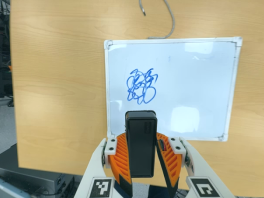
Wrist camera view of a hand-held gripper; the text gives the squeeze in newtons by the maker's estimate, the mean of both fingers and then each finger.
{"total": 7.5, "left": 6.7, "right": 8.4}